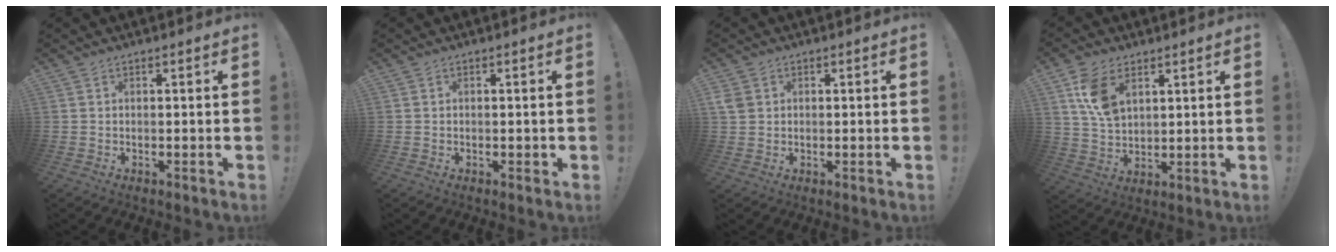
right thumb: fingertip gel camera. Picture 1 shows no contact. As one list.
[{"total": 0.6, "force": [0.0, 0.4, 0.4], "torque": [0.001, -0.001, -0.002]}, {"total": 3.4, "force": [1.2, 2.8, 1.5], "torque": [-0.021, 0.004, 0.024]}, {"total": 10.1, "force": [4.8, 6.1, 6.5], "torque": [-0.116, -0.013, 0.091]}]